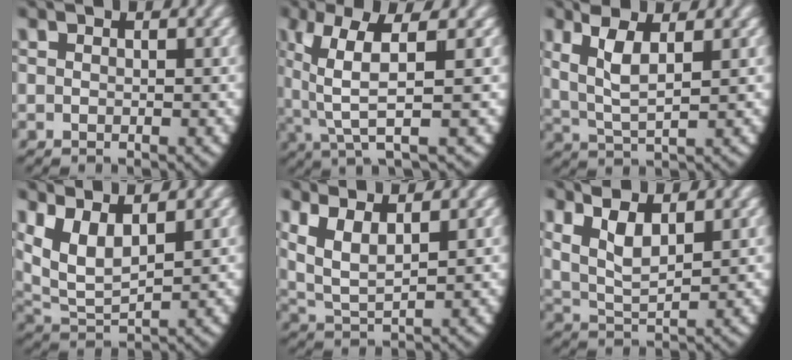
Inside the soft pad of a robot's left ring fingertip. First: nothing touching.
{"total": 6.9, "force": [1.0, 2.6, 6.3], "torque": [-0.121, -0.009, 0.023]}
{"total": 5.4, "force": [1.6, 3.0, 4.2], "torque": [-0.109, -0.018, 0.039]}
{"total": 9.5, "force": [2.4, 7.4, 5.4], "torque": [-0.164, -0.030, 0.044]}
{"total": 7.4, "force": [2.2, 5.4, 4.6], "torque": [-0.131, -0.013, 0.037]}
{"total": 7.3, "force": [2.3, 5.3, 4.5], "torque": [-0.117, -0.016, 0.036]}